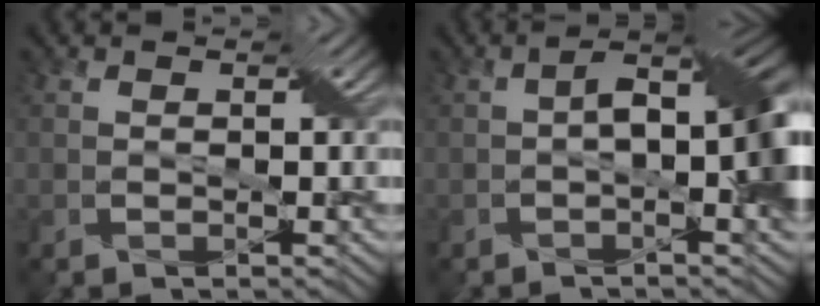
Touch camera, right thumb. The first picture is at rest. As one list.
[{"total": 8.1, "force": [-0.2, 2.9, 7.5], "torque": [-0.116, 0.008, -0.006]}]